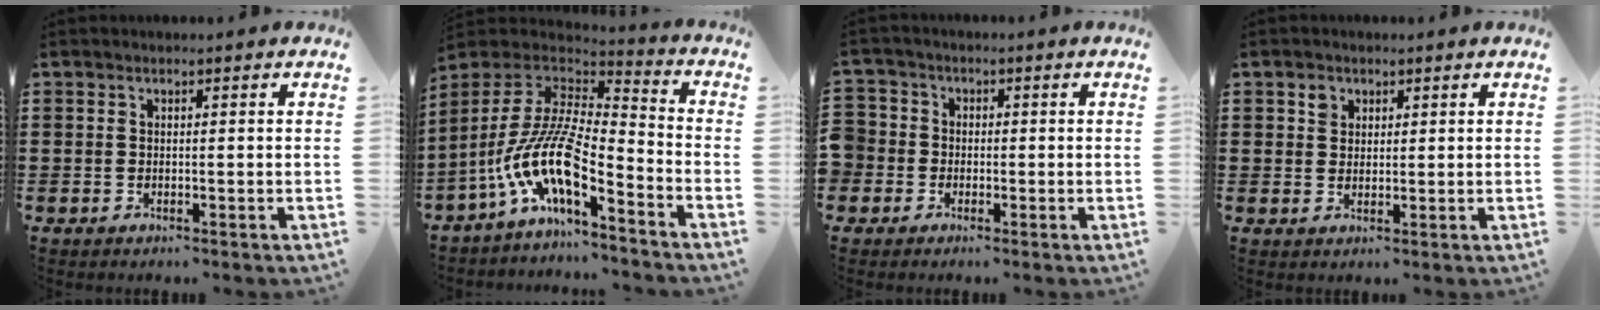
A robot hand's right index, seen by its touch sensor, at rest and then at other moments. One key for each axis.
{"total": 12.5, "fx": -6.7, "fy": 3.7, "fz": 9.9, "tx": -0.231, "ty": -0.017, "tz": -0.144}
{"total": 2.9, "fx": -1.2, "fy": 2.6, "fz": 0.2, "tx": -0.026, "ty": 0.004, "tz": -0.032}
{"total": 2.0, "fx": 1.1, "fy": 1.6, "fz": 0.5, "tx": -0.015, "ty": 0.008, "tz": 0.020}